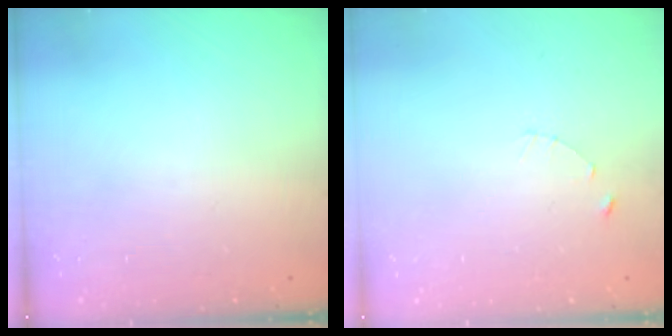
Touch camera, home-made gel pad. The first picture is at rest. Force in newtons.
{"total": 1.0, "press": 1.0, "slide": 0.2}